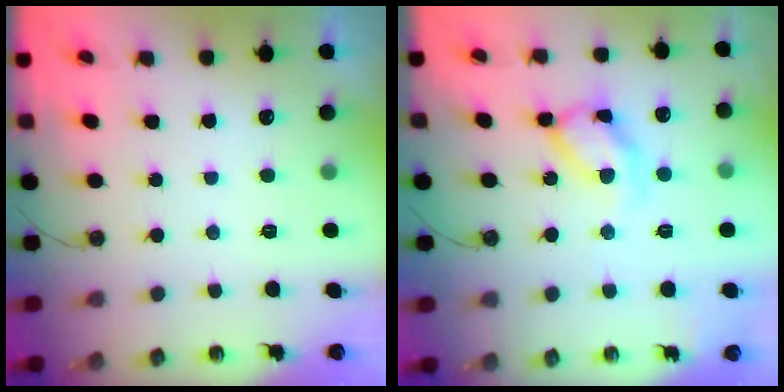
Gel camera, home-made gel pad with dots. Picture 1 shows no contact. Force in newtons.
{"total": 12.2, "press": 12.2, "slide": 0.8}